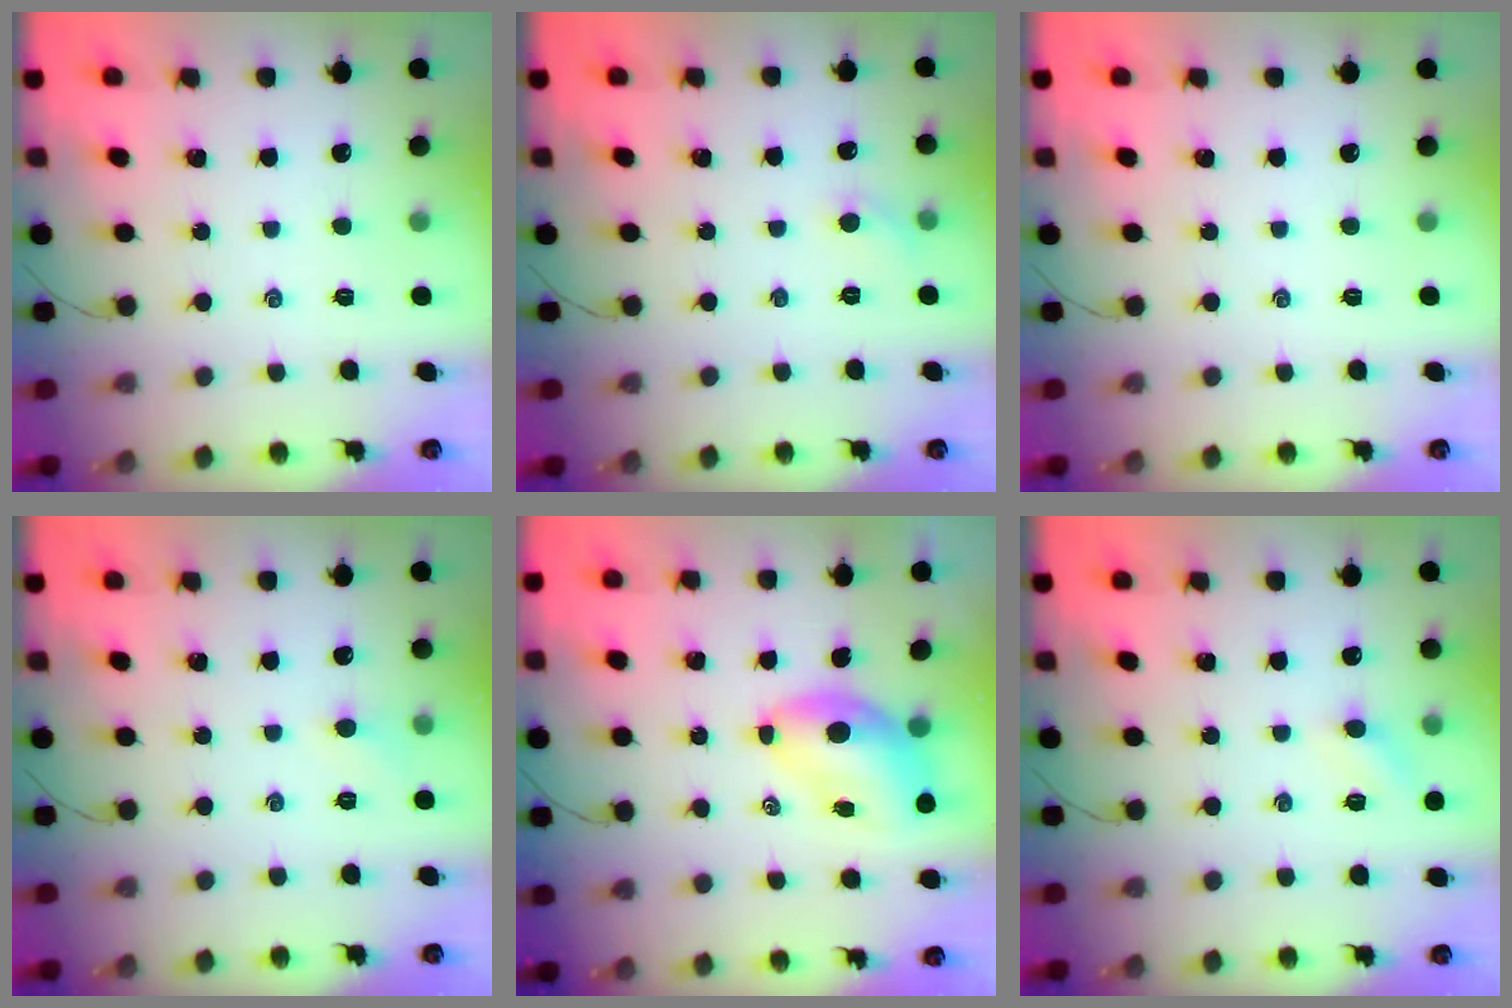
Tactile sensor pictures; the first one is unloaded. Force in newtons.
{"total": 4.1, "press": 3.8, "slide": 1.4}
{"total": 0.0}
{"total": 3.8, "press": 3.6, "slide": 1.2}
{"total": 8.3, "press": 8.0, "slide": 2.2}
{"total": 5.5, "press": 5.2, "slide": 1.7}